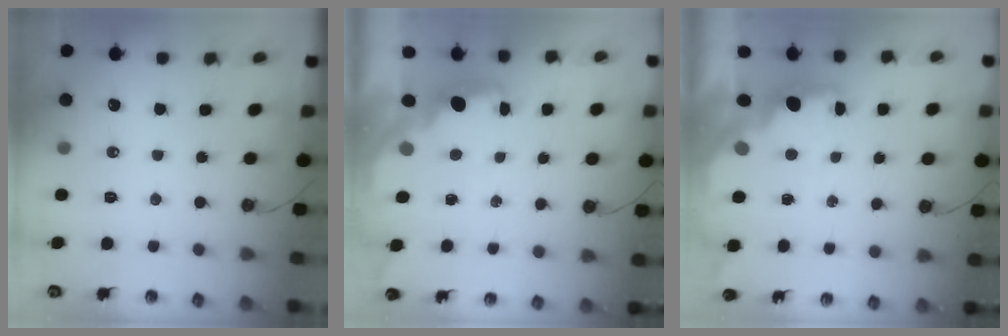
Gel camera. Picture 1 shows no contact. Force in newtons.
{"total": 2.2, "press": 2.1, "slide": 0.8}
{"total": 1.6, "press": 1.5, "slide": 0.5}